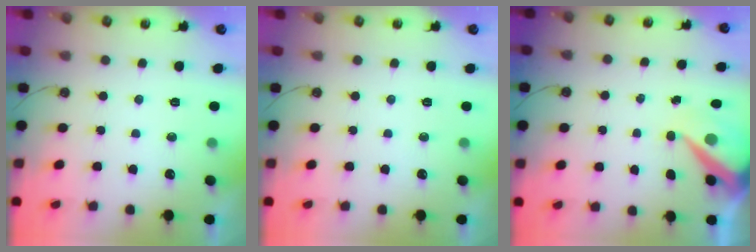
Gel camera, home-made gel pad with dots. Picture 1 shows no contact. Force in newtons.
{"total": 0.0}
{"total": 9.1, "press": 9.1, "slide": 1.0}